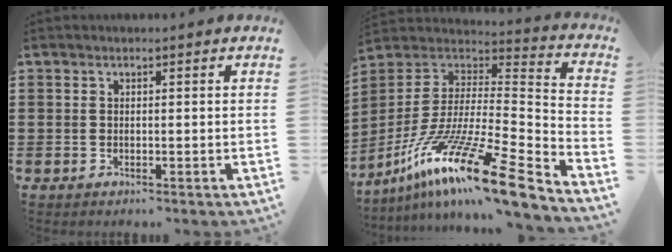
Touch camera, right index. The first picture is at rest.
{"total": 17.7, "force": [-11.5, 3.1, 13.1], "torque": [-0.258, 0.019, -0.205]}